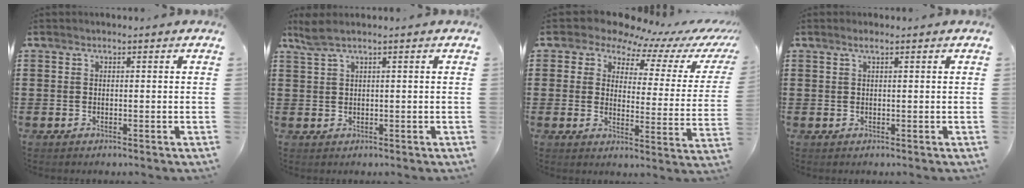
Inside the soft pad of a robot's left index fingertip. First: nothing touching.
{"total": 1.9, "force": [0.9, 0.1, 1.7], "torque": [-0.034, -0.002, 0.016]}
{"total": 6.6, "force": [5.7, 2.7, 2.0], "torque": [-0.060, -0.040, 0.095]}
{"total": 1.1, "force": [0.5, 0.0, 1.0], "torque": [-0.020, 0.001, 0.010]}